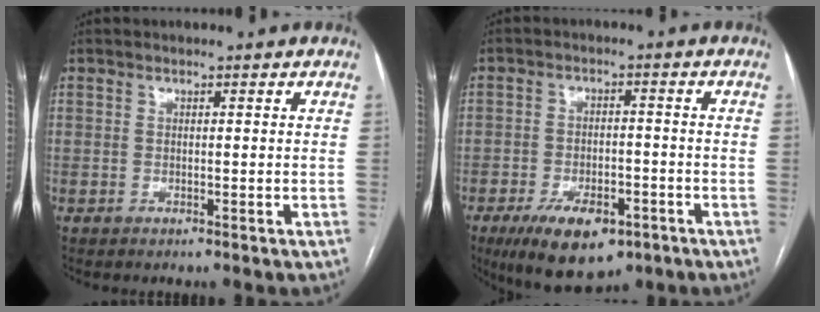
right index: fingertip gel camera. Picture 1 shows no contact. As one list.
[{"total": 11.0, "force": [-6.6, 5.1, 7.1], "torque": [-0.114, -0.006, -0.099]}]